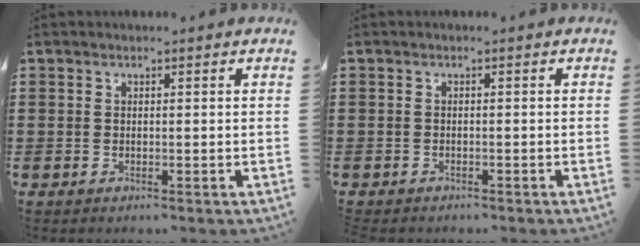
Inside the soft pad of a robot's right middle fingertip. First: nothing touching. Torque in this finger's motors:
{"motor_torque": [1.08, 0.25, 0.09, 0.01]}